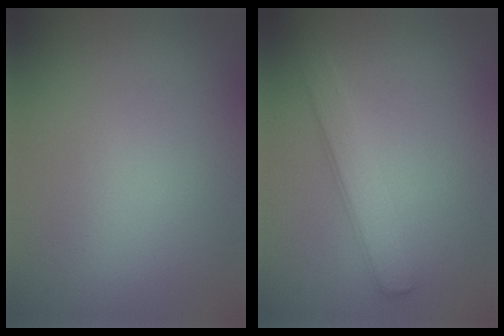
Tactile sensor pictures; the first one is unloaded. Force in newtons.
{"total": 2.8, "press": 2.8, "slide": 0.1}